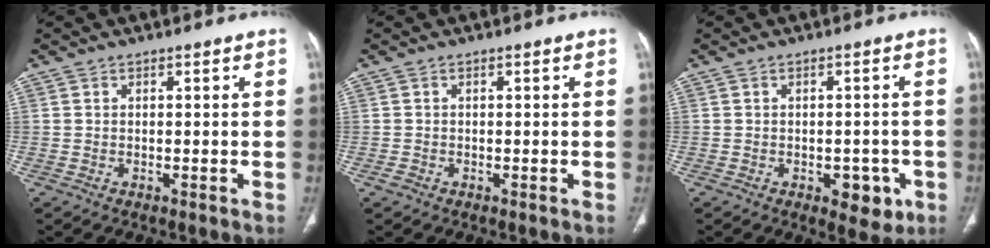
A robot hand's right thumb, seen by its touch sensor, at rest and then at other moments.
{"total": 0.8, "force": [-0.4, 0.6, 0.2], "torque": [-0.003, 0.001, -0.010]}
{"total": 5.6, "force": [-2.2, 3.2, 4.0], "torque": [-0.023, 0.006, -0.022]}